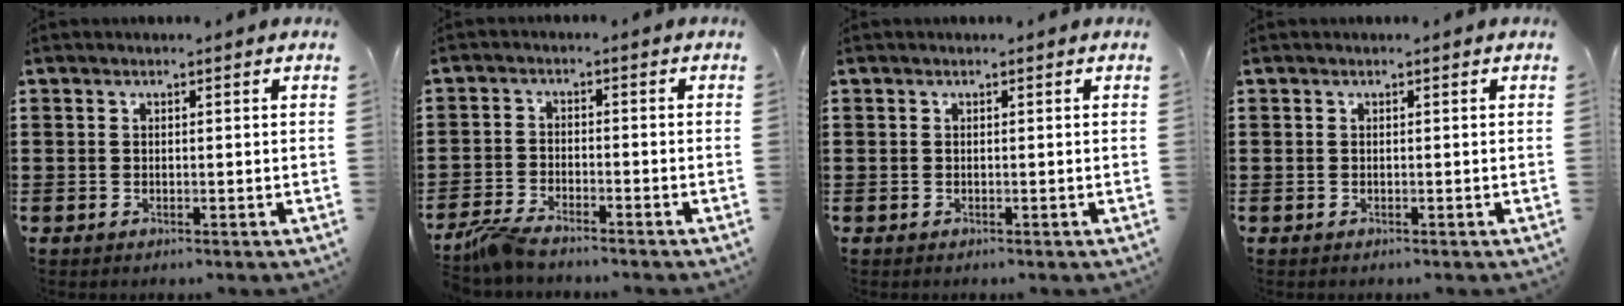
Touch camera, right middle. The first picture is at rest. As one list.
[{"total": 3.8, "force": [-3.3, 0.4, 1.7], "torque": [-0.058, -0.006, -0.073]}, {"total": 0.0}, {"total": 0.0}]